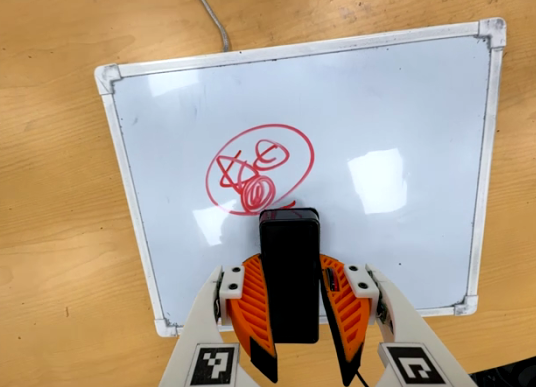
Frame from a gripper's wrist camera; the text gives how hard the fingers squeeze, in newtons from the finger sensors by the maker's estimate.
{"total": 10.8, "left": 8.7, "right": 13.0}